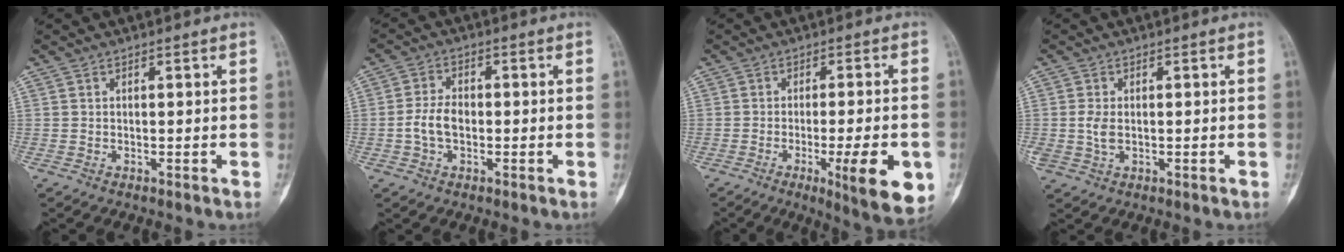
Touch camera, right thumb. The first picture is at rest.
{"total": 5.3, "force": [-1.0, 3.3, 4.0], "torque": [-0.082, 0.018, -0.022]}
{"total": 12.4, "force": [-4.1, 2.5, 11.4], "torque": [-0.154, -0.010, -0.051]}
{"total": 3.1, "force": [-0.2, 1.9, 2.4], "torque": [-0.055, -0.001, -0.003]}